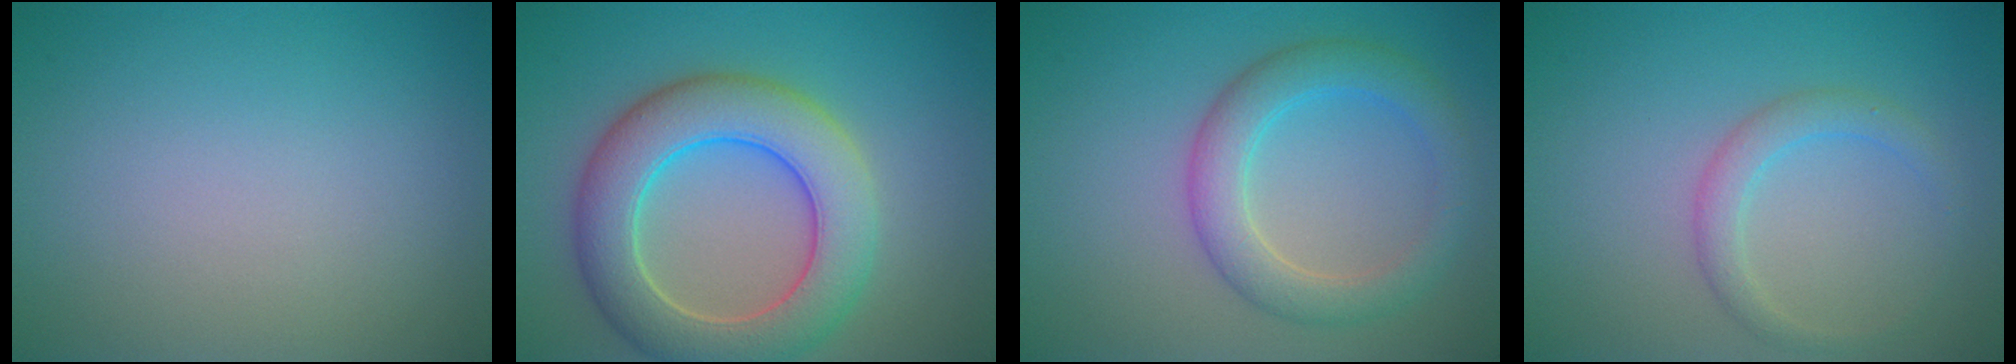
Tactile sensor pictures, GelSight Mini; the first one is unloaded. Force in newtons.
{"total": 8.1, "press": 8.0, "slide": 0.6}
{"total": 4.3, "press": 4.3, "slide": 0.2}
{"total": 2.1, "press": 2.1, "slide": 0.1}